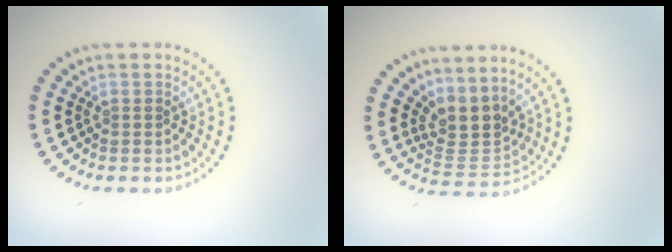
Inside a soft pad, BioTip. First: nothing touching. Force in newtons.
{"total": 3.4, "press": 2.5, "slide": 2.3}